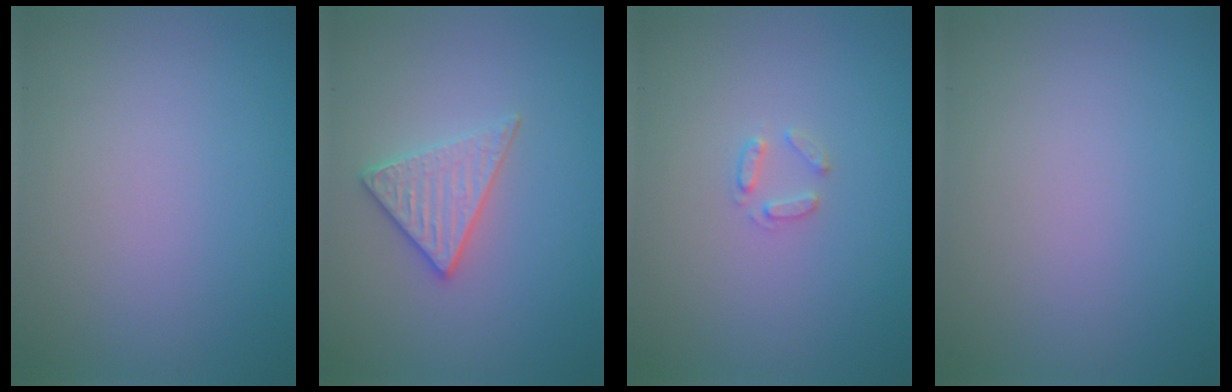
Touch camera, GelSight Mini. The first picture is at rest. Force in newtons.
{"total": 2.8, "press": 2.6, "slide": 1.1}
{"total": 1.1, "press": 1.1, "slide": 0.2}
{"total": 0.0}